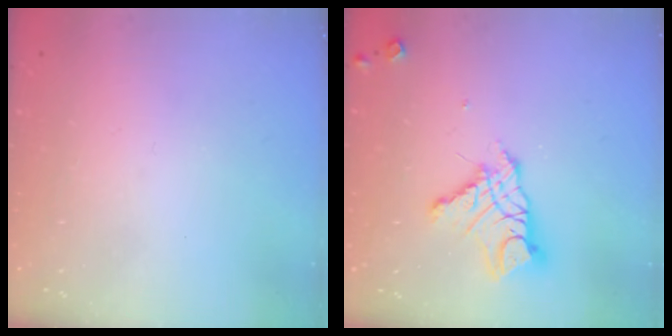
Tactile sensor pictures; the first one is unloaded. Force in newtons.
{"total": 14.0, "press": 14.0, "slide": 1.4}